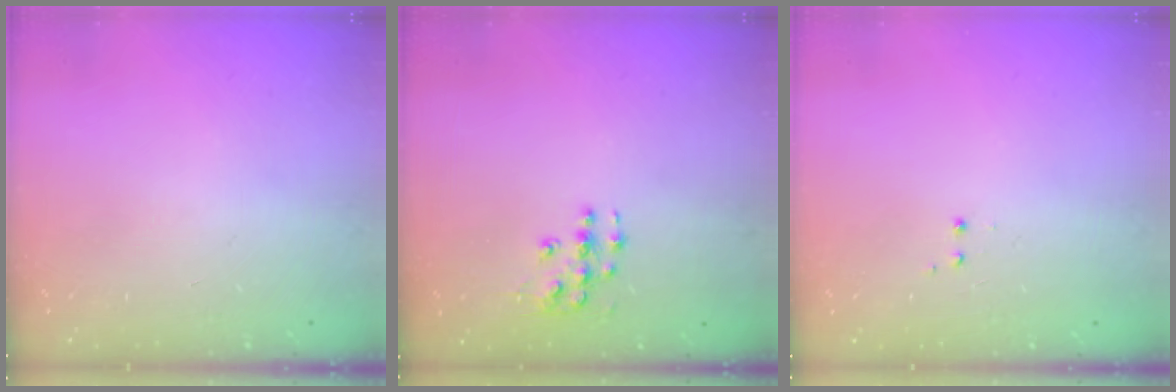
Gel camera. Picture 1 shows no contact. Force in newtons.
{"total": 6.1, "press": 6.1, "slide": 0.4}
{"total": 1.2, "press": 1.0, "slide": 0.6}